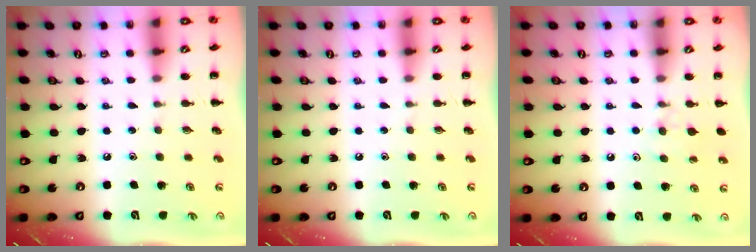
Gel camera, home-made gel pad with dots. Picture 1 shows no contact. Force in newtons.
{"total": 0.0}
{"total": 5.7, "press": 5.4, "slide": 2.0}